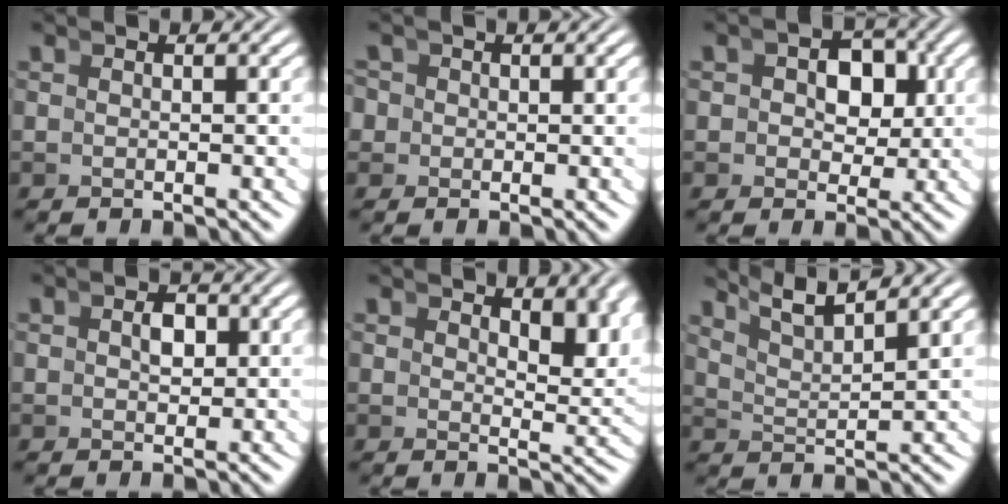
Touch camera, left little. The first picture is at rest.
{"total": 2.9, "force": [-0.2, 2.8, 0.7], "torque": [-0.016, -0.004, -0.009]}
{"total": 4.2, "force": [0.2, 3.6, 2.2], "torque": [-0.032, -0.001, -0.003]}
{"total": 1.7, "force": [0.3, 1.2, 1.2], "torque": [-0.018, 0.001, 0.007]}
{"total": 3.0, "force": [1.9, 0.6, 2.2], "torque": [-0.024, -0.015, 0.036]}
{"total": 5.0, "force": [4.5, 0.7, 2.2], "torque": [-0.040, 0.010, 0.069]}